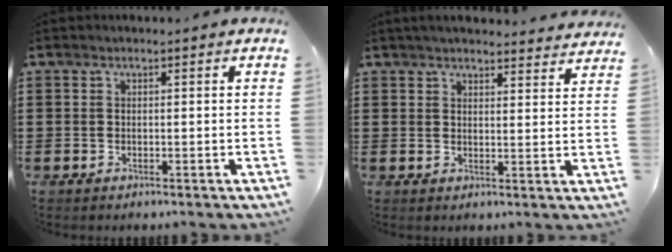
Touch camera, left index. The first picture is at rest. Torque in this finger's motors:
{"motor_torque": [1.42, -0.72, 0.39, 0.05]}